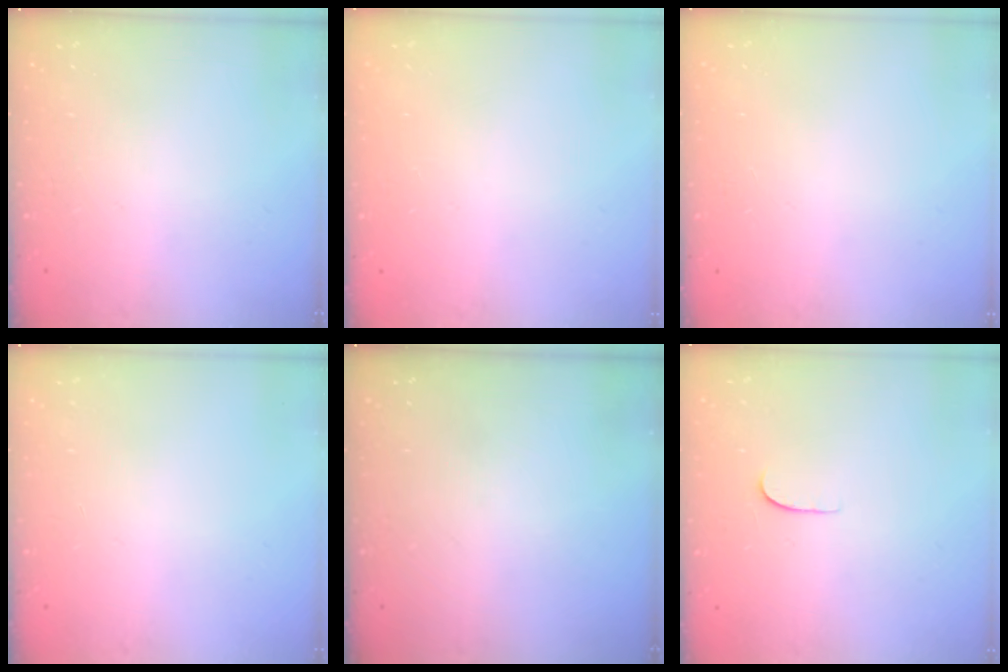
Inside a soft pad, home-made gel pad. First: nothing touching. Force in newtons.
{"total": 0.0}
{"total": 0.0}
{"total": 0.0}
{"total": 0.0}
{"total": 4.3, "press": 4.3, "slide": 0.2}